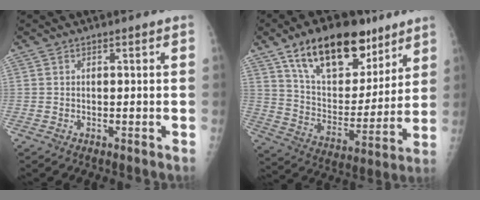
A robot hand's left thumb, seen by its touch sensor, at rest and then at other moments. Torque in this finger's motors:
{"motor_torque": [0.59, 0.37, 1.42, -1.35, 0.18]}